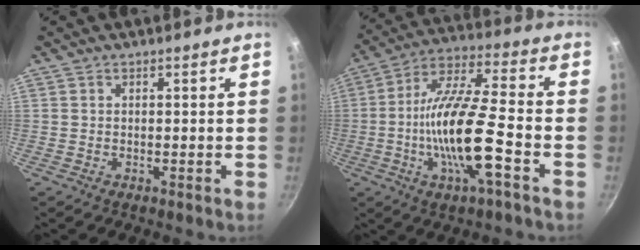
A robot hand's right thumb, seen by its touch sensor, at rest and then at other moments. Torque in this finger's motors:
{"motor_torque": [2.67, 2.34, 2.13, -0.64, 0.77]}